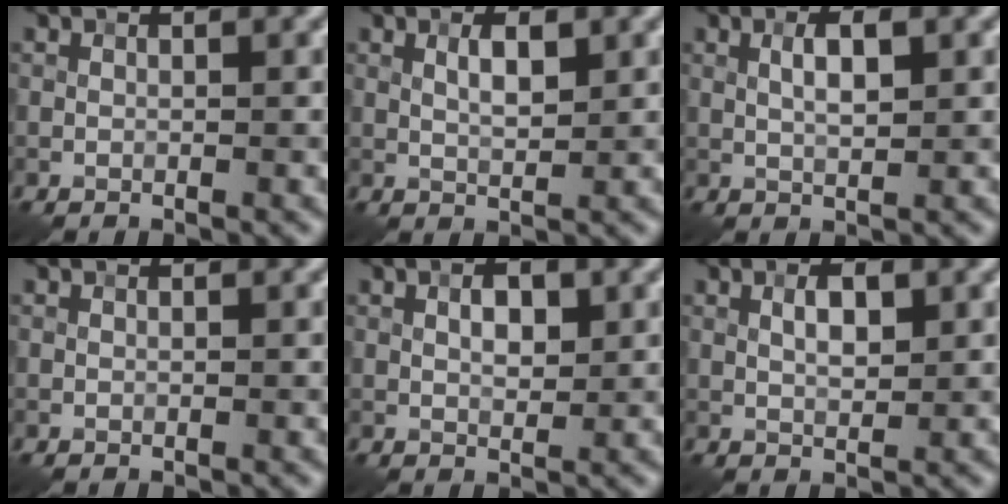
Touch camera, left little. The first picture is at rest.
{"total": 2.1, "force": [0.8, 0.7, 1.9], "torque": [-0.036, -0.001, 0.015]}
{"total": 2.5, "force": [0.6, 0.7, 2.3], "torque": [-0.045, 0.002, 0.011]}
{"total": 0.0}
{"total": 2.3, "force": [0.5, 1.1, 1.9], "torque": [-0.029, 0.001, 0.008]}
{"total": 2.3, "force": [0.7, 0.9, 2.0], "torque": [-0.036, 0.000, 0.012]}